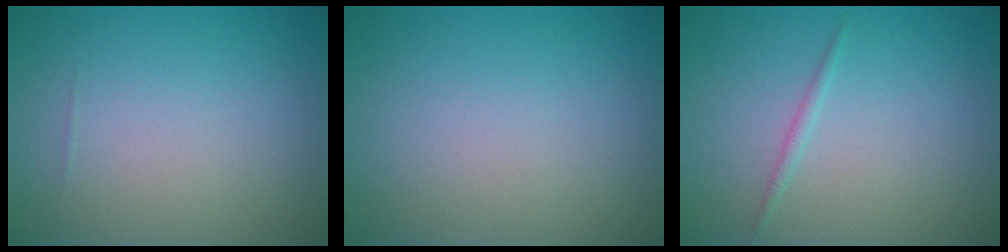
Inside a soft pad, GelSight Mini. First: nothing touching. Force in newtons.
{"total": 0.0}
{"total": 0.8, "press": 0.8, "slide": 0.0}